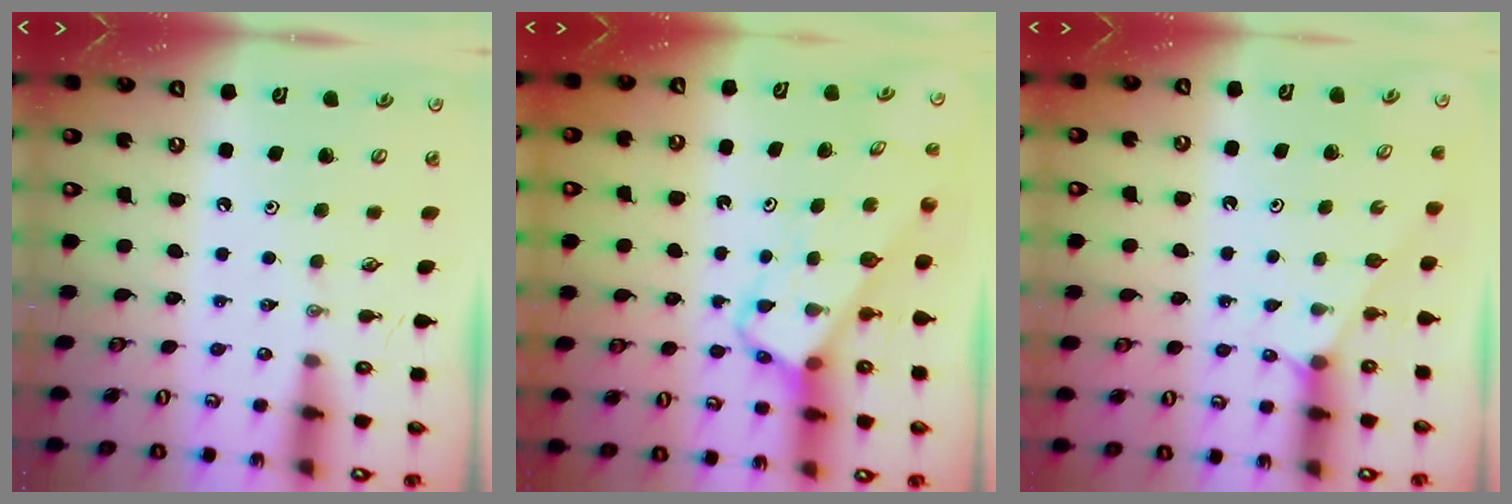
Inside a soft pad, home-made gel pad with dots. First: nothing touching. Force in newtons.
{"total": 3.9, "press": 3.9, "slide": 0.3}
{"total": 2.3, "press": 2.3, "slide": 0.4}